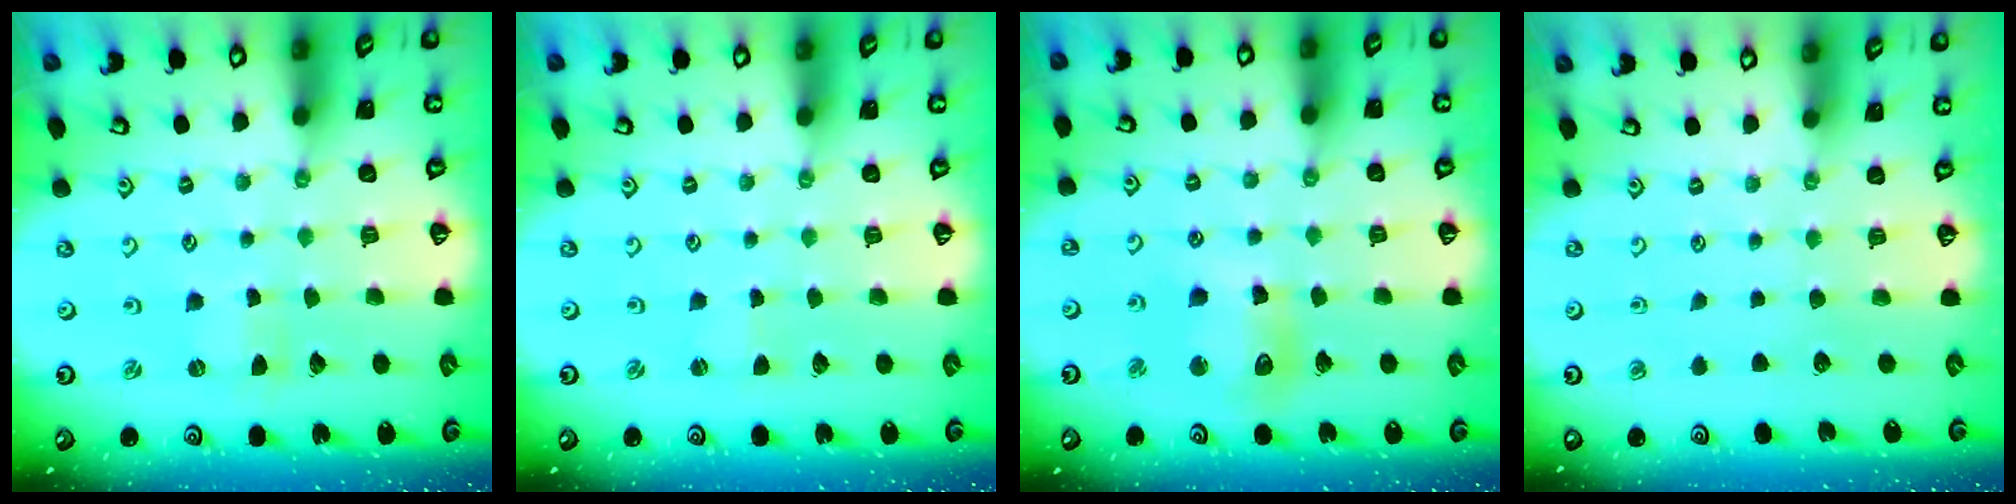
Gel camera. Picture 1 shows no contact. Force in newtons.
{"total": 0.7, "press": 0.7, "slide": 0.1}
{"total": 11.2, "press": 11.0, "slide": 1.8}
{"total": 0.0}